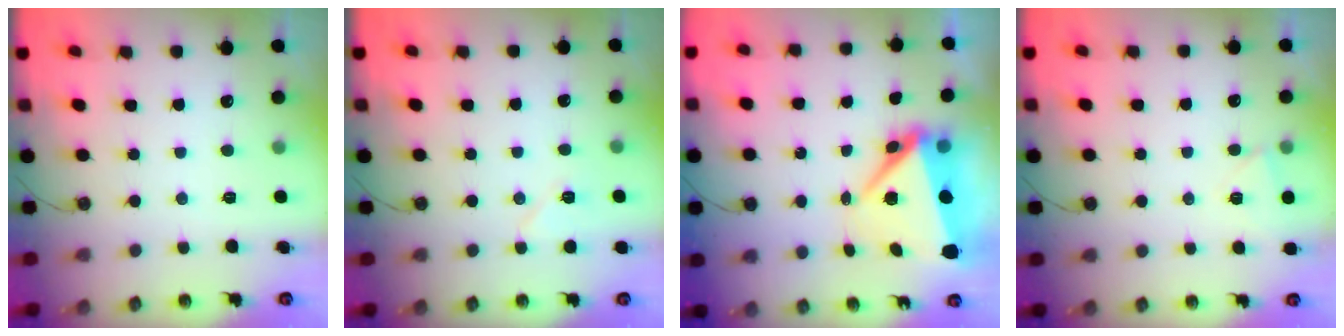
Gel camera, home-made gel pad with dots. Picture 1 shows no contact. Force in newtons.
{"total": 6.0, "press": 5.9, "slide": 1.1}
{"total": 10.0, "press": 9.9, "slide": 0.8}
{"total": 4.3, "press": 3.9, "slide": 1.6}